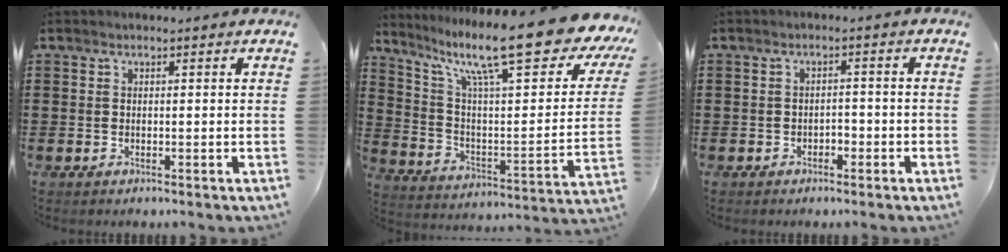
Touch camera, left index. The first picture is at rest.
{"total": 16.7, "force": [11.6, 2.0, 11.9], "torque": [-0.219, -0.080, 0.182]}
{"total": 1.8, "force": [-1.5, 0.8, 0.6], "torque": [-0.017, 0.002, -0.033]}